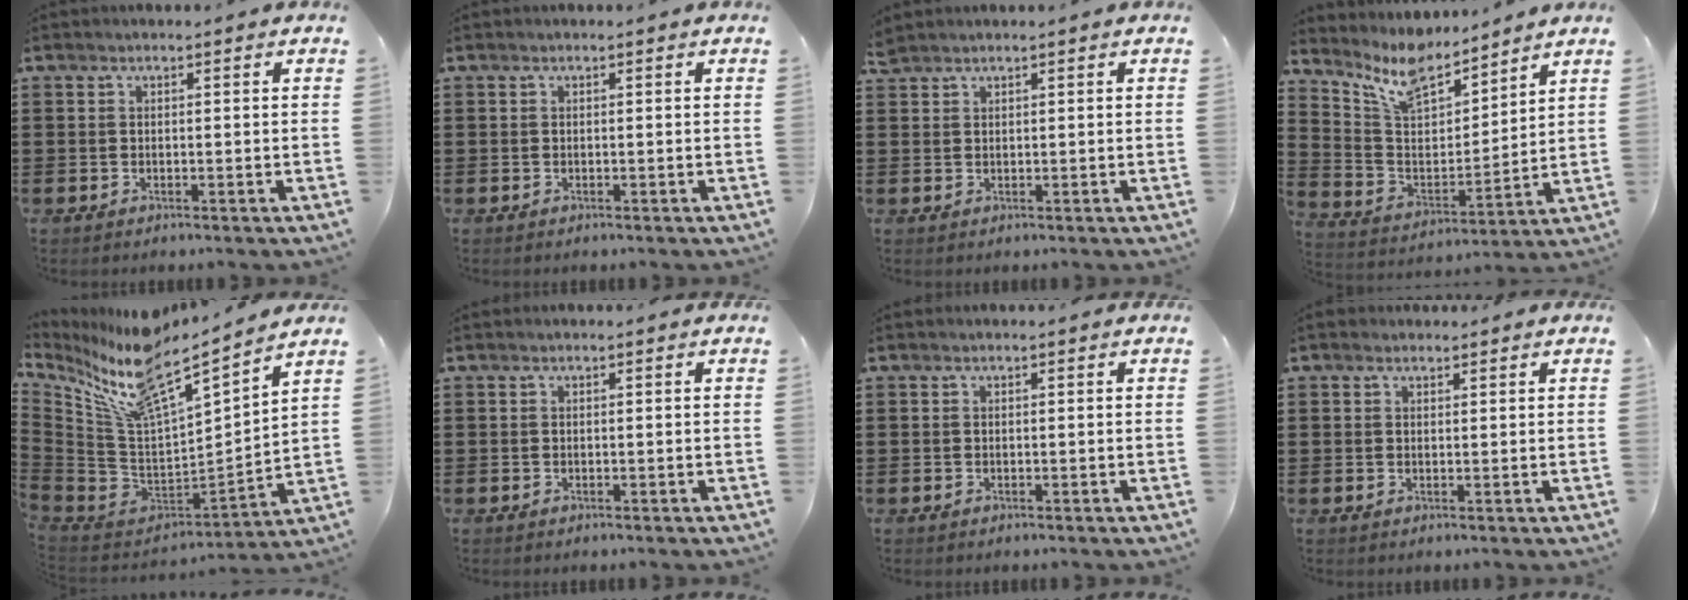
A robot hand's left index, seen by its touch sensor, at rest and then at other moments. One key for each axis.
{"total": 0.0}
{"total": 1.4, "fx": 1.4, "fy": 0.2, "fz": 0.3, "tx": -0.008, "ty": 0.000, "tz": 0.028}
{"total": 8.9, "fx": 7.6, "fy": 2.9, "fz": 3.6, "tx": -0.107, "ty": -0.039, "tz": 0.138}
{"total": 11.5, "fx": 8.6, "fy": 2.1, "fz": 7.3, "tx": -0.188, "ty": -0.072, "tz": 0.140}
{"total": 0.0}
{"total": 0.0}
{"total": 1.1, "fx": 1.0, "fy": 0.4, "fz": 0.2, "tx": -0.006, "ty": 0.003, "tz": 0.019}